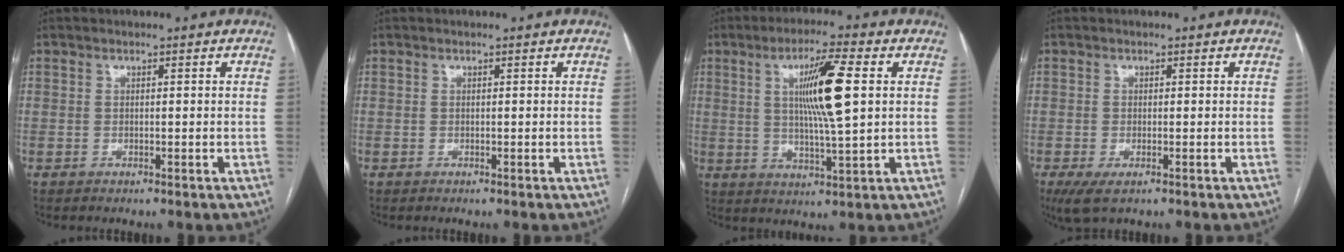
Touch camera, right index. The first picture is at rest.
{"total": 0.0}
{"total": 10.6, "force": [2.3, 0.2, 10.4], "torque": [-0.183, -0.002, 0.041]}
{"total": 3.3, "force": [-1.9, 1.0, 2.6], "torque": [-0.050, -0.010, -0.028]}